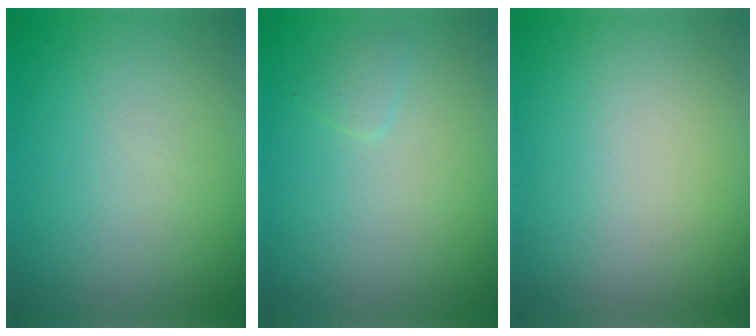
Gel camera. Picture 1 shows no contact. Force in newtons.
{"total": 0.7, "press": 0.7, "slide": 0.0}
{"total": 0.0}